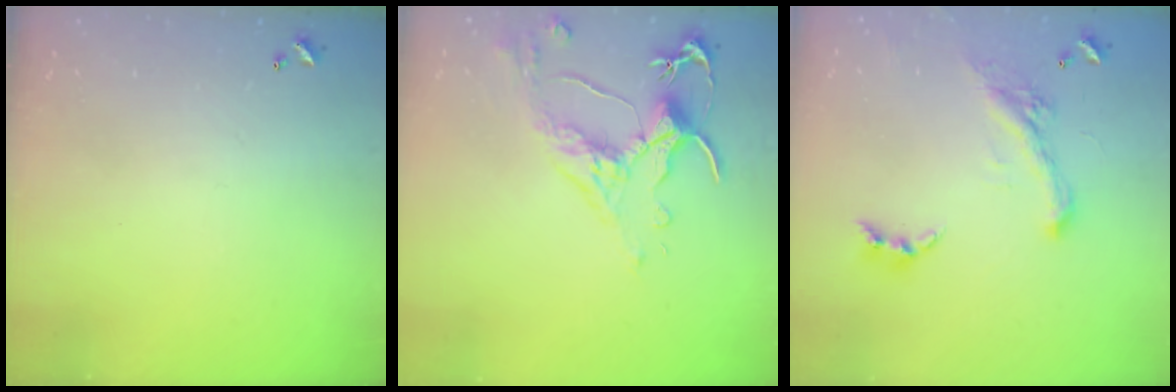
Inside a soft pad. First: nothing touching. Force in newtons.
{"total": 2.6, "press": 2.2, "slide": 1.3}
{"total": 3.4, "press": 3.1, "slide": 1.4}